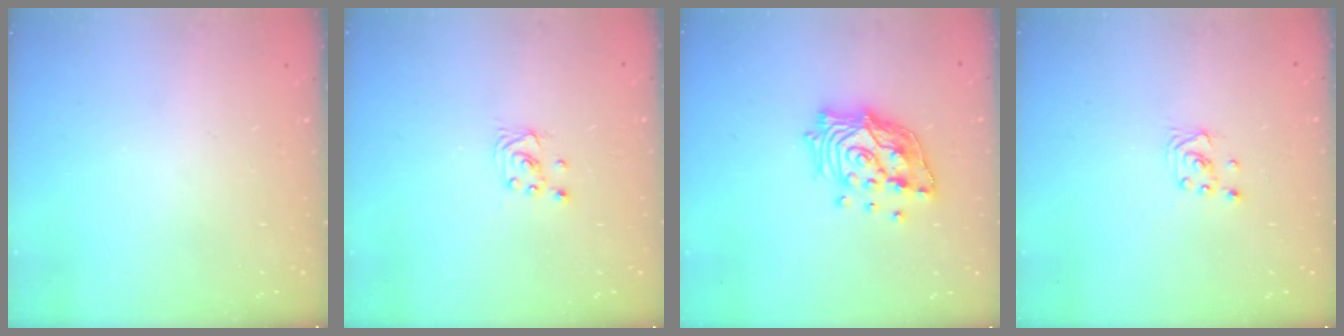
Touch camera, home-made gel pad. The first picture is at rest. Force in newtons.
{"total": 1.7, "press": 1.6, "slide": 0.1}
{"total": 15.5, "press": 15.4, "slide": 0.9}
{"total": 2.0, "press": 2.0, "slide": 0.1}